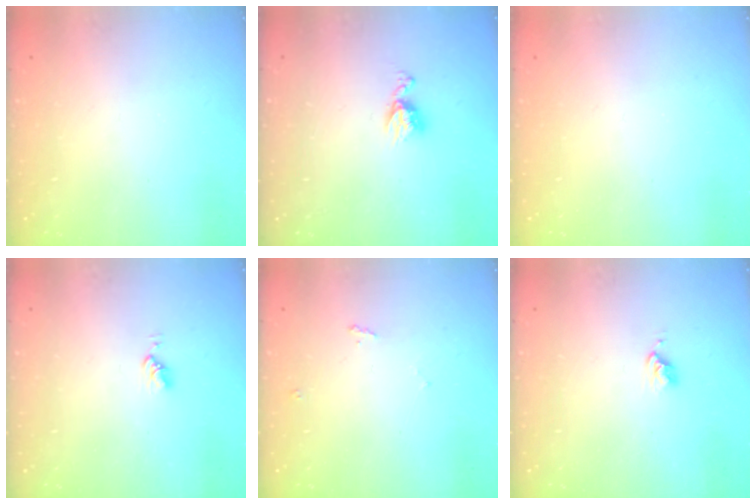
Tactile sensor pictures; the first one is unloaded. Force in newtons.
{"total": 6.4, "press": 6.4, "slide": 0.5}
{"total": 0.0}
{"total": 3.0, "press": 3.0, "slide": 0.4}
{"total": 4.7, "press": 4.7, "slide": 0.6}
{"total": 2.7, "press": 2.6, "slide": 0.4}